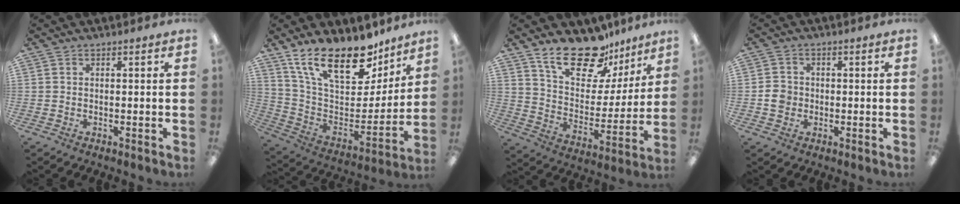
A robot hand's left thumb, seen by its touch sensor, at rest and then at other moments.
{"total": 23.2, "force": [16.4, 10.1, 12.9], "torque": [-0.217, -0.109, 0.292]}
{"total": 20.0, "force": [15.1, 9.0, 9.4], "torque": [-0.154, -0.097, 0.266]}
{"total": 3.8, "force": [-0.6, 3.4, 1.6], "torque": [-0.028, 0.007, -0.011]}